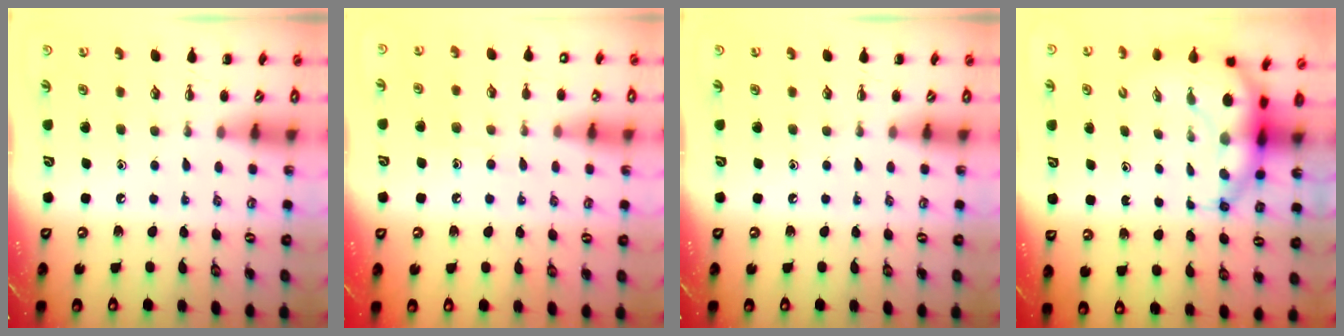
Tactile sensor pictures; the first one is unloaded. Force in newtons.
{"total": 8.1, "press": 7.9, "slide": 1.5}
{"total": 0.0}
{"total": 6.9, "press": 6.7, "slide": 1.7}